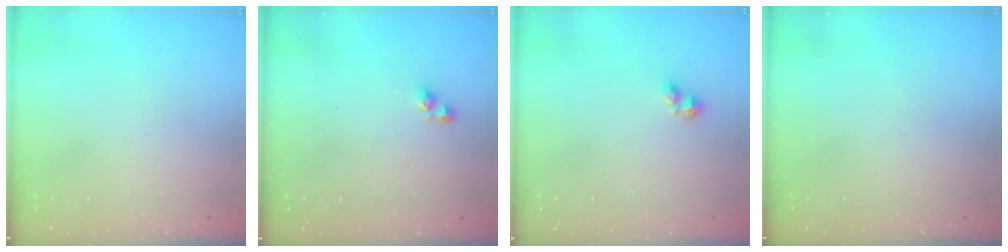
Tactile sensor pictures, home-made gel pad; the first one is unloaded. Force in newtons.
{"total": 3.4, "press": 3.4, "slide": 0.1}
{"total": 2.6, "press": 2.5, "slide": 0.5}
{"total": 0.0}